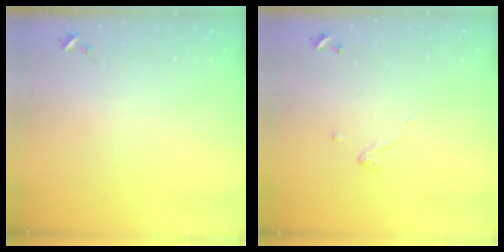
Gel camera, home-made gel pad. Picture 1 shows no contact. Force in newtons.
{"total": 4.9, "press": 4.9, "slide": 0.1}